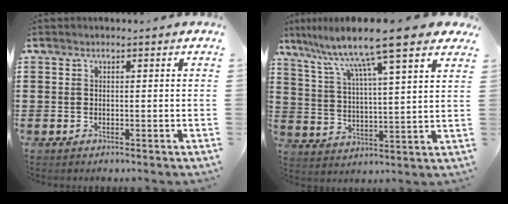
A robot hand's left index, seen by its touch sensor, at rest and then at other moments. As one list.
[{"total": 10.7, "force": [8.6, 0.0, 6.4], "torque": [-0.148, -0.049, 0.136]}]